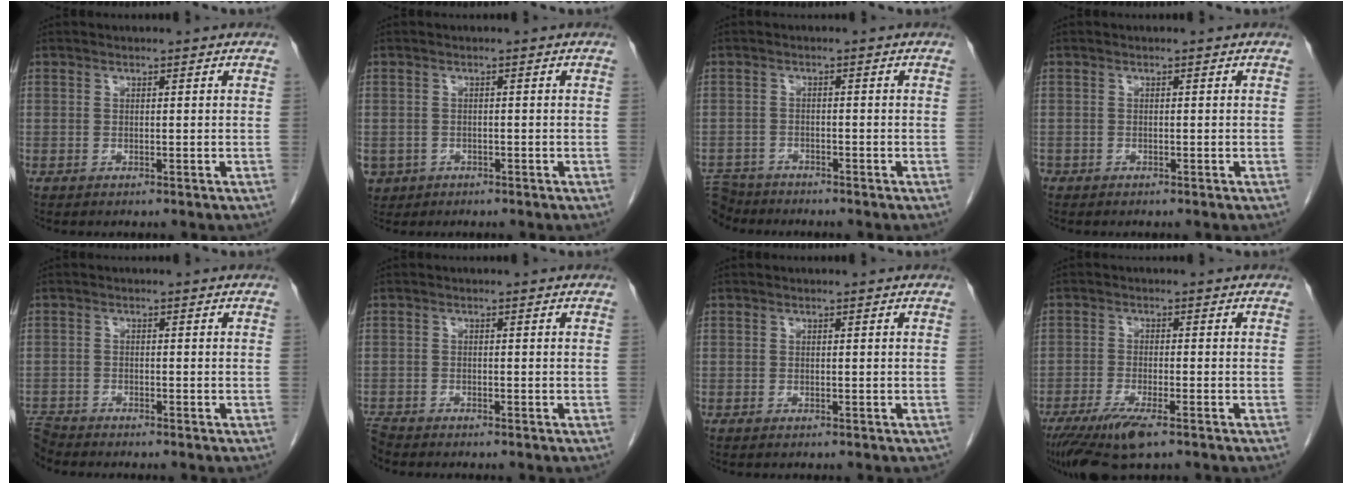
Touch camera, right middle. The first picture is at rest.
{"total": 4.1, "force": [-2.1, 3.5, 0.9], "torque": [-0.019, 0.002, -0.030]}
{"total": 5.9, "force": [-5.6, 2.1, 0.2], "torque": [-0.008, -0.002, -0.103]}
{"total": 0.7, "force": [-0.5, 0.5, 0.1], "torque": [-0.009, 0.002, -0.010]}
{"total": 3.5, "force": [-3.5, 0.2, -0.1], "torque": [0.003, -0.014, -0.067]}
{"total": 2.1, "force": [-2.1, 0.2, 0.1], "torque": [-0.005, -0.011, -0.039]}
{"total": 0.5, "force": [-0.4, 0.2, 0.3], "torque": [-0.008, 0.000, -0.004]}
{"total": 7.6, "force": [-4.9, 1.2, 5.6], "torque": [-0.102, -0.020, -0.083]}